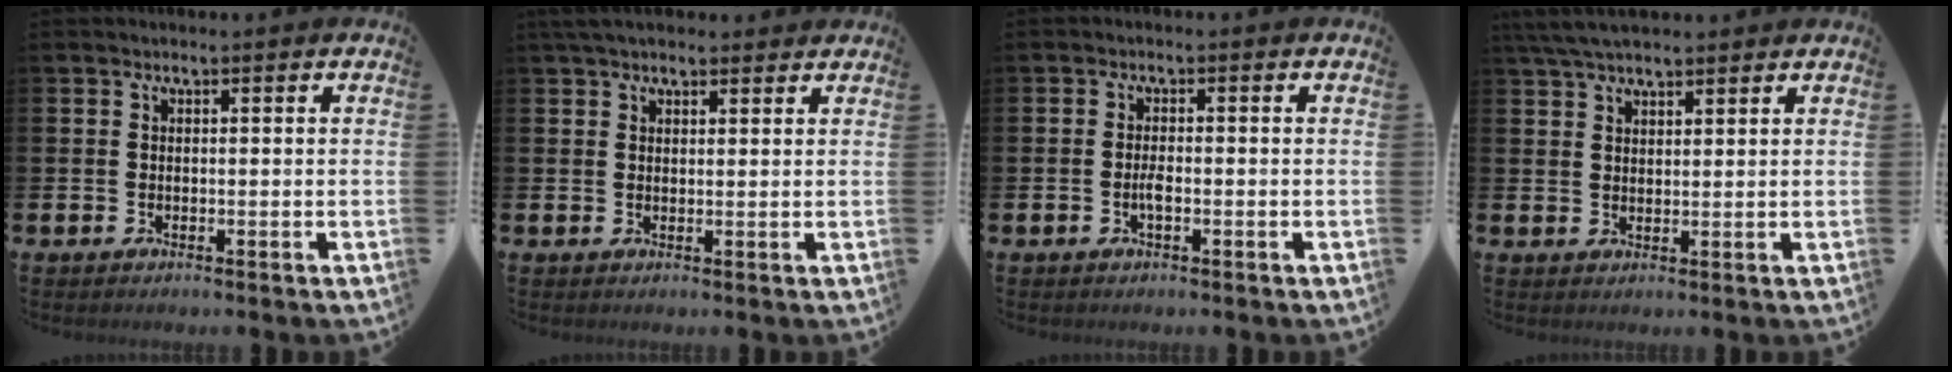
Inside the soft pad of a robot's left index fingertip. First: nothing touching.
{"total": 3.1, "force": [2.7, 1.1, 1.1], "torque": [-0.020, -0.004, 0.049]}
{"total": 1.7, "force": [-0.5, 0.5, 1.5], "torque": [-0.028, 0.002, -0.010]}
{"total": 4.8, "force": [4.3, 1.2, 1.9], "torque": [-0.047, -0.006, 0.080]}